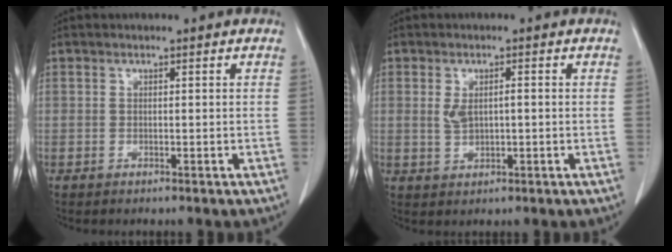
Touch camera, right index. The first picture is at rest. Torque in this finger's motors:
{"motor_torque": [0.13, 0.04, -0.01, 0.02]}